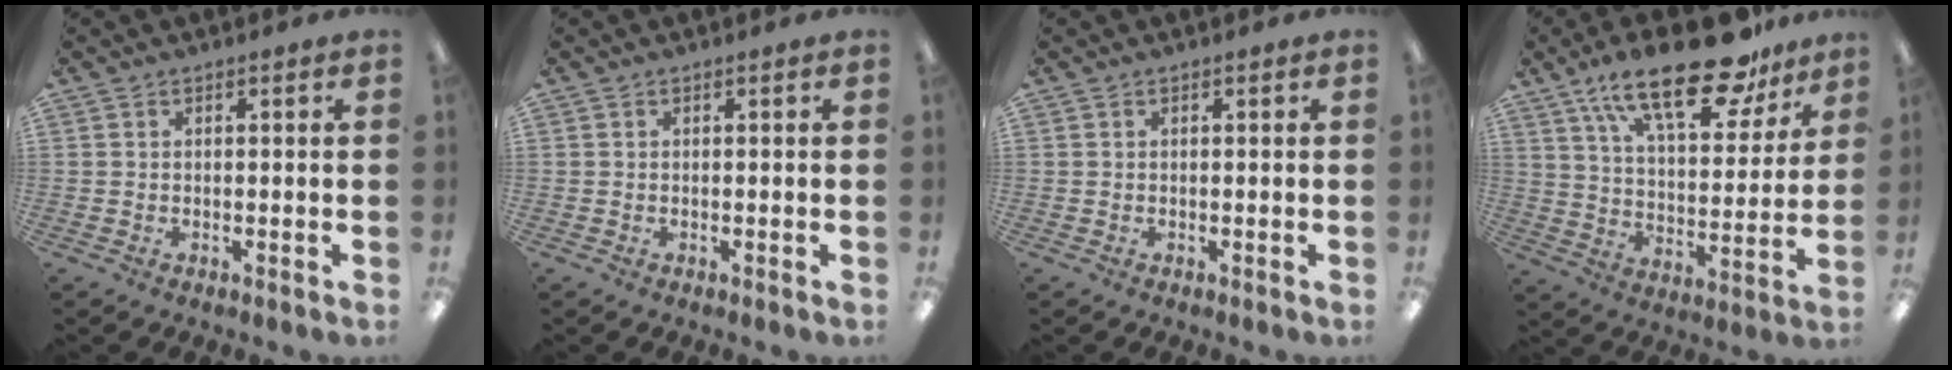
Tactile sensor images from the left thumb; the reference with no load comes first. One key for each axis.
{"total": 0.0}
{"total": 0.0}
{"total": 22.8, "fx": 15.4, "fy": 8.9, "fz": 14.2, "tx": -0.217, "ty": -0.085, "tz": 0.259}